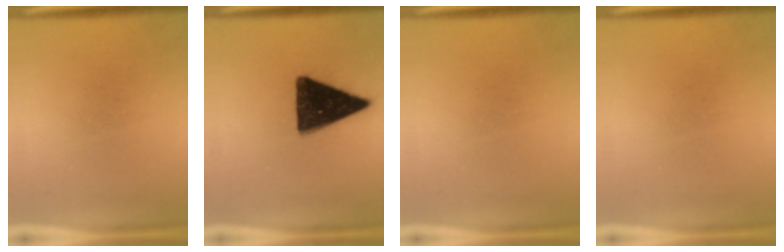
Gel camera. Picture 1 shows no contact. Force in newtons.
{"total": 15.2}
{"total": 0.0}
{"total": 0.0}